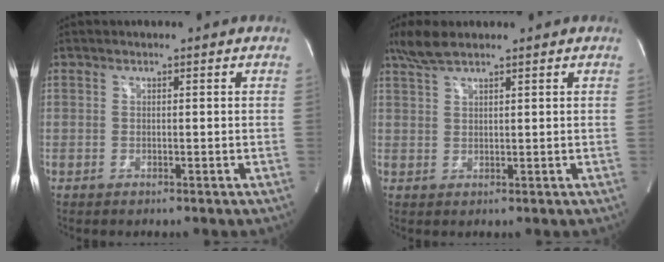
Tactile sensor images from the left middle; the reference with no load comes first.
{"total": 3.8, "force": [3.1, 0.5, 2.1], "torque": [-0.055, 0.013, 0.068]}